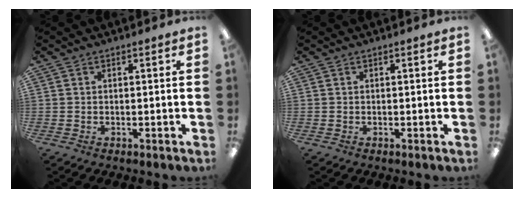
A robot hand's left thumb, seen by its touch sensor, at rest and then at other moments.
{"total": 0.0}